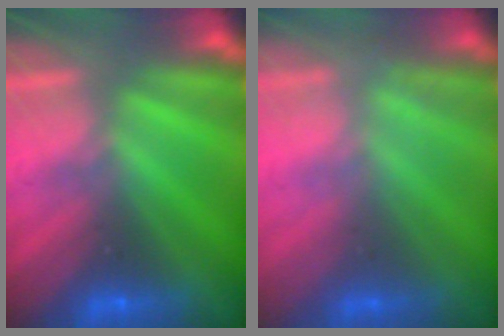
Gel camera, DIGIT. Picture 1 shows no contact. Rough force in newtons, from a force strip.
{"total": 2.7}